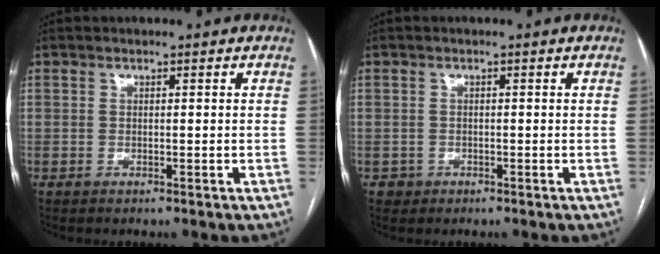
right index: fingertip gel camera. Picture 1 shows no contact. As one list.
[{"total": 1.5, "force": [-0.6, 1.3, -0.2], "torque": [0.006, 0.008, -0.010]}]